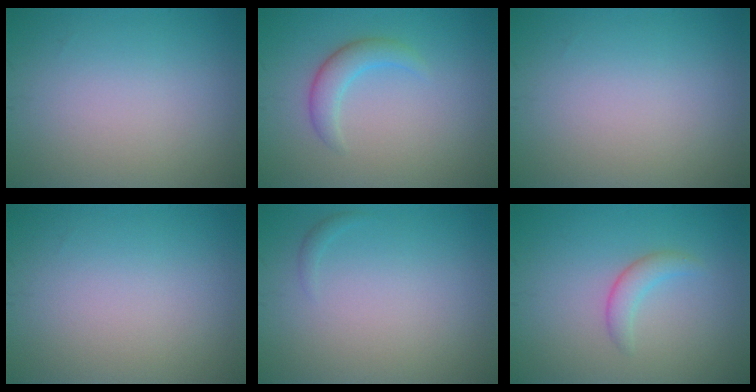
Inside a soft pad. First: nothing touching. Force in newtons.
{"total": 2.5, "press": 2.4, "slide": 0.2}
{"total": 0.0}
{"total": 0.0}
{"total": 0.5, "press": 0.5, "slide": 0.1}
{"total": 1.8, "press": 1.8, "slide": 0.1}